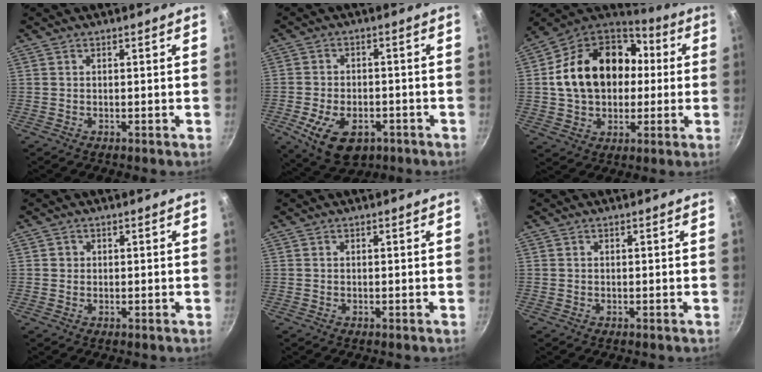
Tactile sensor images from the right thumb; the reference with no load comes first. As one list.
[{"total": 11.7, "force": [-4.8, 7.2, 7.8], "torque": [-0.120, 0.011, -0.070]}, {"total": 22.3, "force": [2.1, 16.8, 14.6], "torque": [-0.234, 0.043, 0.035]}, {"total": 1.0, "force": [0.1, 1.0, 0.1], "torque": [0.003, 0.001, 0.000]}, {"total": 0.0}, {"total": 0.0}]